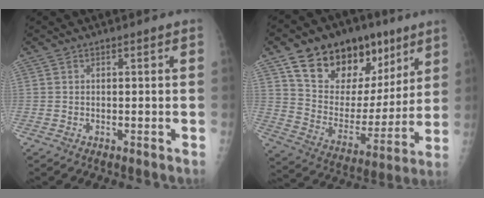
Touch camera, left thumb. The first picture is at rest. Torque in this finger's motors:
{"motor_torque": [1.23, 1.40, 1.32, -1.45, 0.28]}